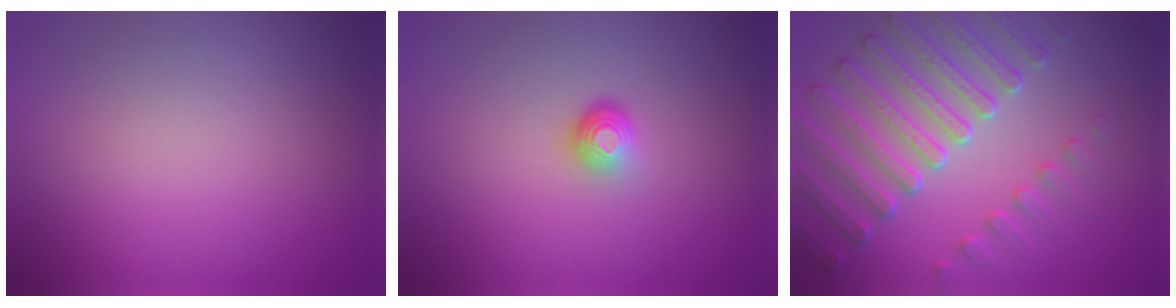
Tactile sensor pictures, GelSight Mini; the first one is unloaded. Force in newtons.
{"total": 1.9, "press": 1.3, "slide": 1.4}
{"total": 7.6, "press": 5.6, "slide": 5.1}